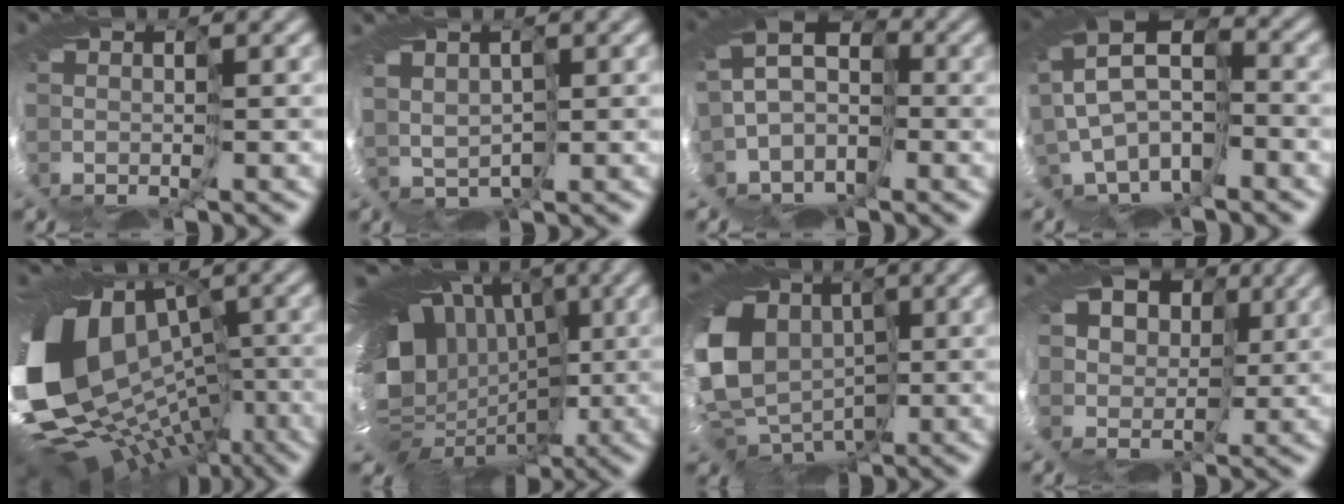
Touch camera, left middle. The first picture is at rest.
{"total": 1.4, "force": [0.8, 1.2, -0.2], "torque": [-0.010, 0.004, 0.023]}
{"total": 9.2, "force": [-2.3, 7.5, 4.8], "torque": [-0.098, 0.001, -0.048]}
{"total": 9.2, "force": [-1.1, 6.3, 6.6], "torque": [-0.148, 0.011, -0.007]}
{"total": 15.9, "force": [-2.2, 12.1, 10.1], "torque": [-0.211, -0.029, 0.000]}
{"total": 17.2, "force": [1.2, 13.2, 11.0], "torque": [-0.169, 0.010, 0.013]}
{"total": 14.4, "force": [0.1, 11.9, 8.0], "torque": [-0.183, -0.010, -0.004]}
{"total": 12.4, "force": [5.5, 9.8, 5.2], "torque": [-0.102, 0.040, 0.089]}